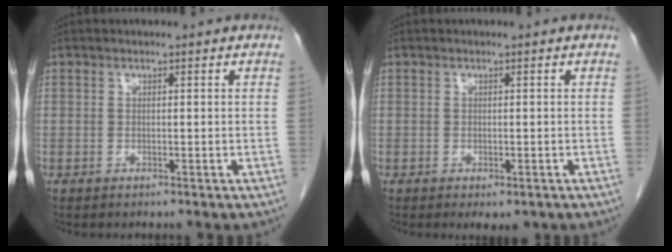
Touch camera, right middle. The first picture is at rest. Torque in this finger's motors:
{"motor_torque": [0.36, -0.18, 0.00, 0.02]}